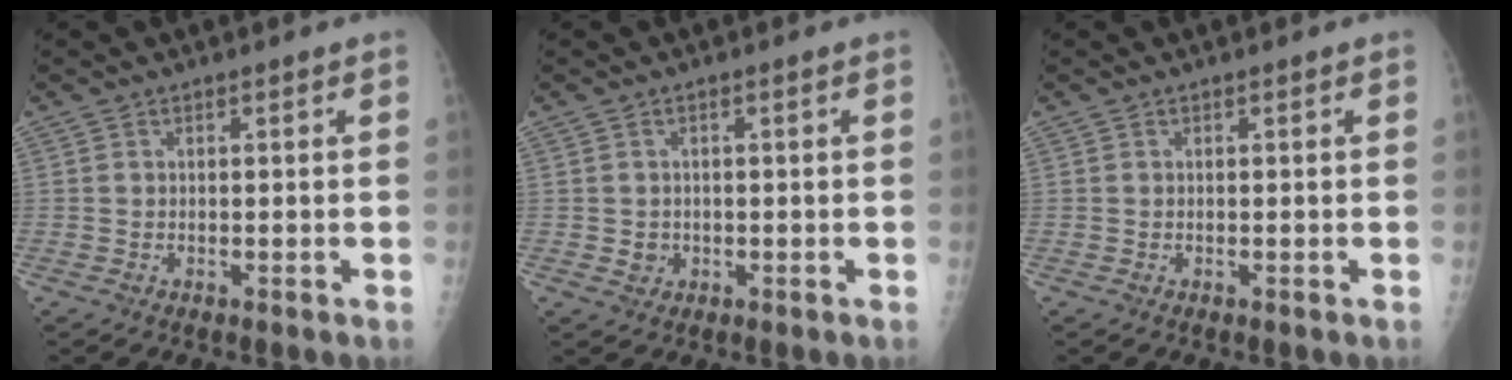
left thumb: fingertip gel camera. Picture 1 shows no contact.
{"total": 1.8, "force": [-0.3, 1.7, 0.6], "torque": [-0.001, 0.003, 0.001]}
{"total": 0.0}